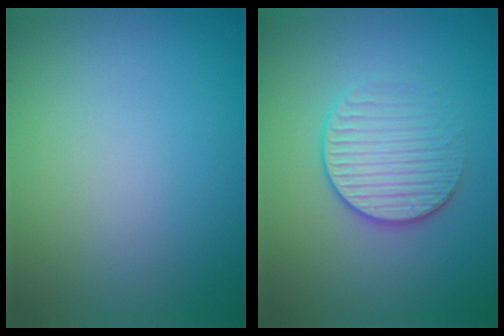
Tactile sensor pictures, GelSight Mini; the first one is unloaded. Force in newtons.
{"total": 3.3, "press": 2.9, "slide": 1.4}